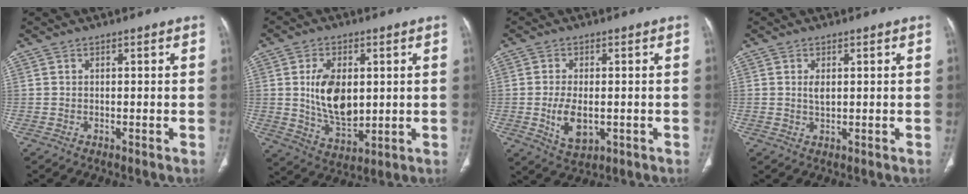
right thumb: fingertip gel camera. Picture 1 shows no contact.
{"total": 12.1, "force": [1.5, 7.3, 9.6], "torque": [-0.151, -0.018, 0.039]}
{"total": 7.1, "force": [-1.2, 4.0, 5.7], "torque": [-0.102, -0.007, -0.011]}
{"total": 2.0, "force": [0.5, 1.1, 1.6], "torque": [-0.028, -0.004, 0.011]}